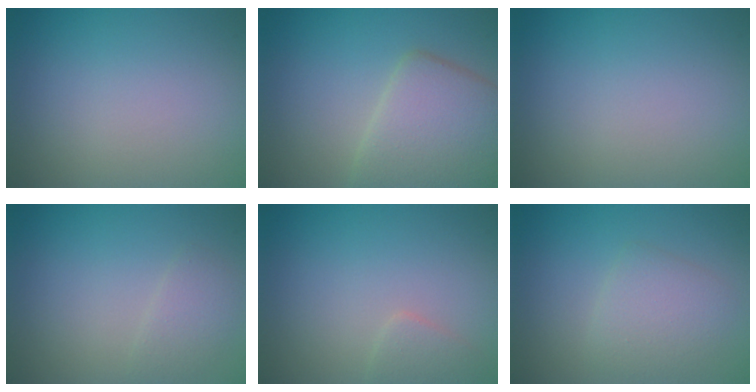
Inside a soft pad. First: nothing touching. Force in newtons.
{"total": 6.1, "press": 6.1, "slide": 0.2}
{"total": 0.0}
{"total": 1.5, "press": 1.5, "slide": 0.1}
{"total": 1.4, "press": 1.4, "slide": 0.1}
{"total": 2.7, "press": 2.7, "slide": 0.0}